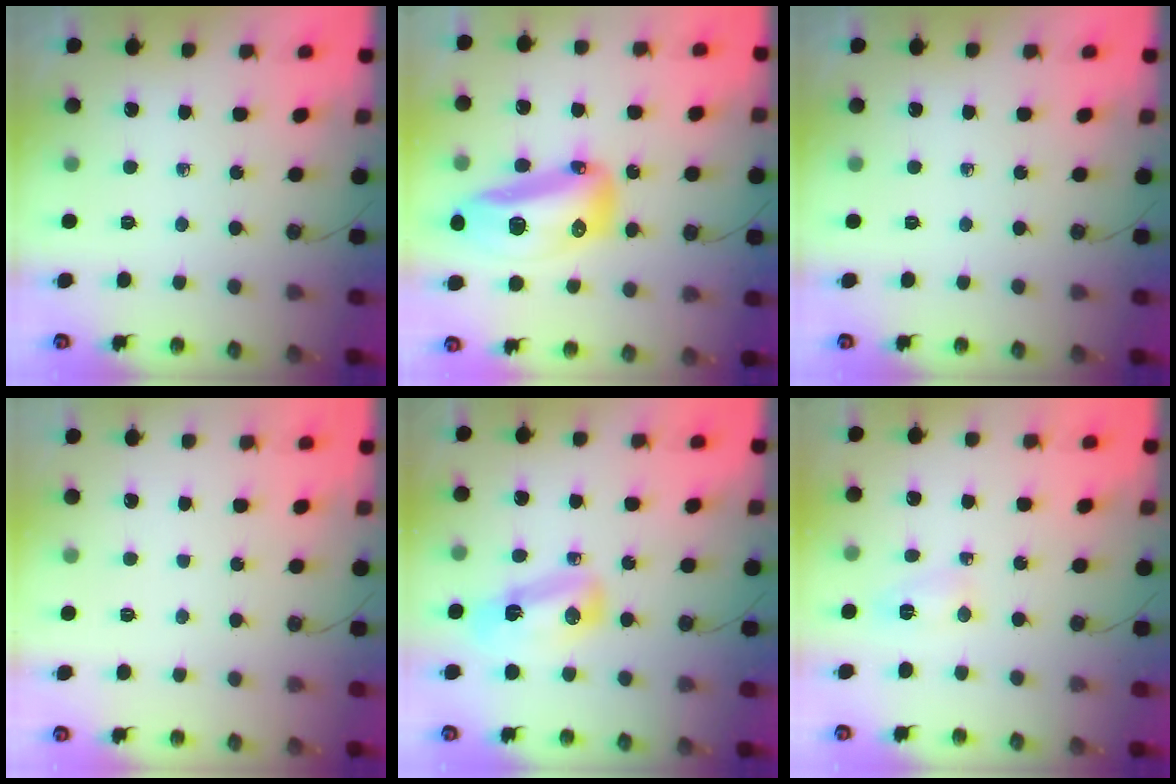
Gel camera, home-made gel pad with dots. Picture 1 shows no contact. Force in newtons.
{"total": 19.4, "press": 18.6, "slide": 5.8}
{"total": 0.0}
{"total": 1.1, "press": 1.1, "slide": 0.1}
{"total": 8.5, "press": 8.5, "slide": 0.7}
{"total": 2.9, "press": 2.7, "slide": 1.0}